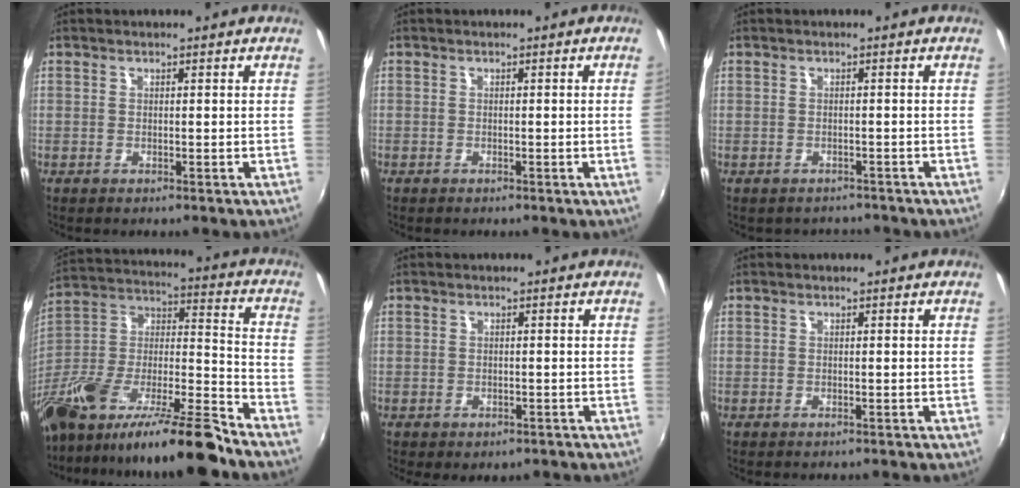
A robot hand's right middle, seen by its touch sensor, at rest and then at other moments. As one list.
[{"total": 0.9, "force": [-0.1, -0.6, 0.7], "torque": [-0.006, -0.004, -0.003]}, {"total": 2.8, "force": [-2.4, 1.4, 0.1], "torque": [-0.007, -0.007, -0.033]}, {"total": 26.7, "force": [-19.6, 4.3, 17.6], "torque": [-0.299, -0.027, -0.340]}, {"total": 2.5, "force": [-1.5, 1.9, 0.8], "torque": [-0.018, -0.009, -0.019]}, {"total": 1.4, "force": [-1.3, 0.3, 0.3], "torque": [-0.009, -0.008, -0.018]}]